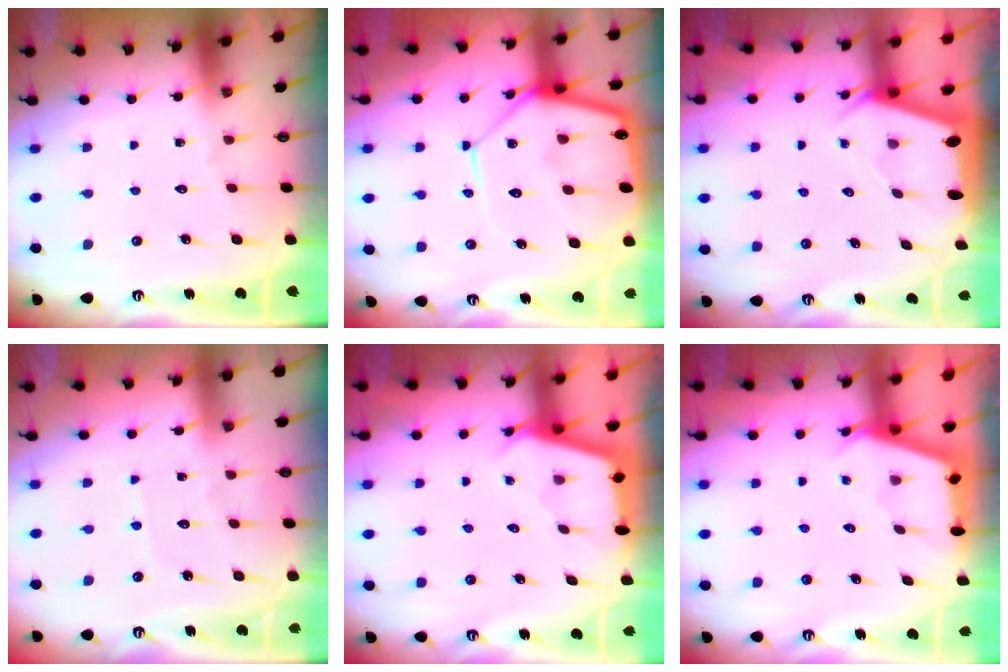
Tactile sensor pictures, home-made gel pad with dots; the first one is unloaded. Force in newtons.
{"total": 15.6, "press": 15.5, "slide": 1.5}
{"total": 2.1, "press": 2.0, "slide": 0.3}
{"total": 3.5, "press": 3.5, "slide": 0.4}
{"total": 2.6, "press": 2.6, "slide": 0.3}
{"total": 2.5, "press": 2.5, "slide": 0.4}